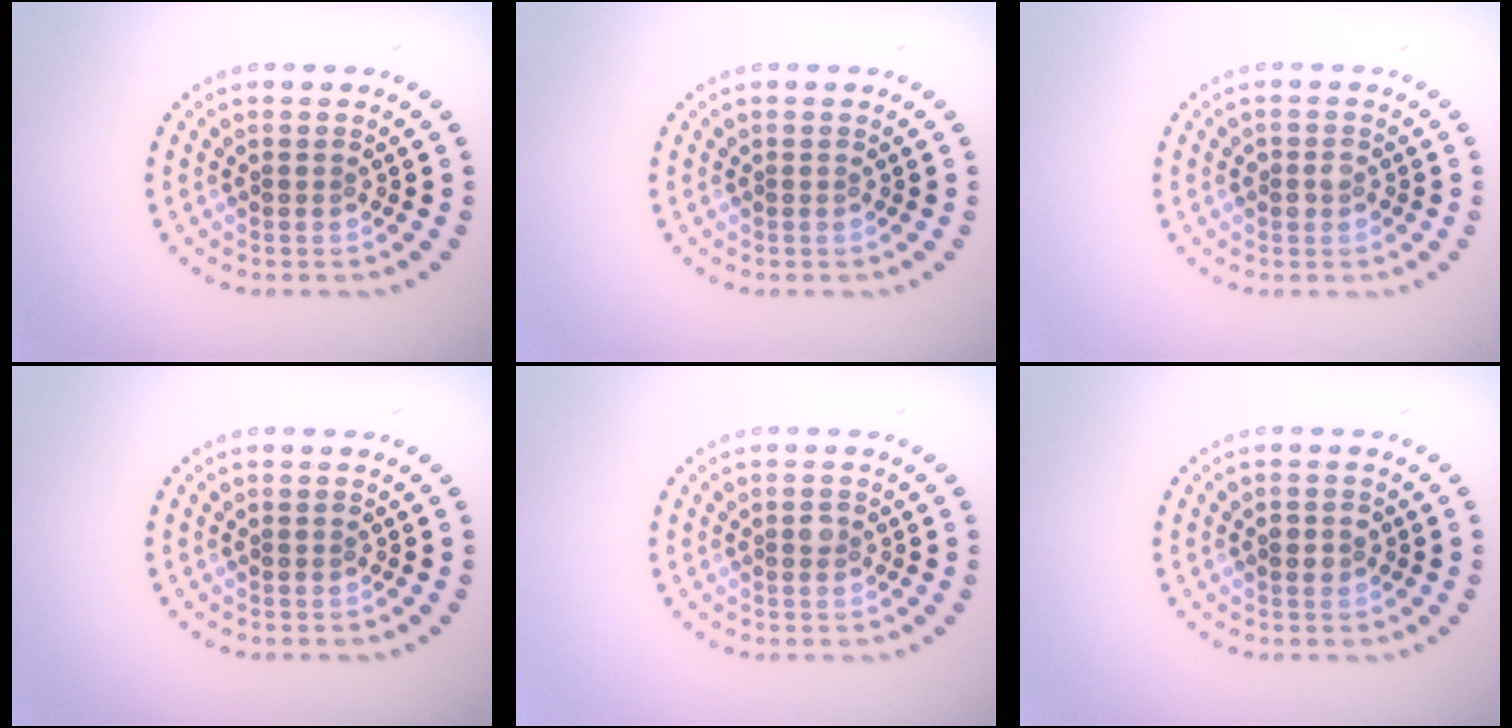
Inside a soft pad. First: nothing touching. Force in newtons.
{"total": 0.0}
{"total": 1.2, "press": 1.1, "slide": 0.5}
{"total": 0.0}
{"total": 0.9, "press": 0.9, "slide": 0.0}
{"total": 1.0, "press": 1.0, "slide": 0.2}